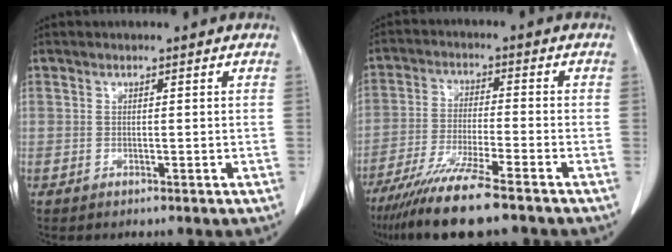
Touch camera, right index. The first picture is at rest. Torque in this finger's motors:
{"motor_torque": [0.50, -0.51, 0.55, 0.21]}